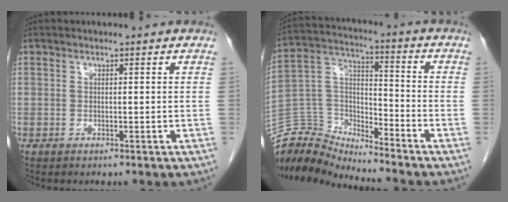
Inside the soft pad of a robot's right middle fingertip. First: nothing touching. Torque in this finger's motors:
{"motor_torque": [0.03, -0.01, -0.13, -0.04]}